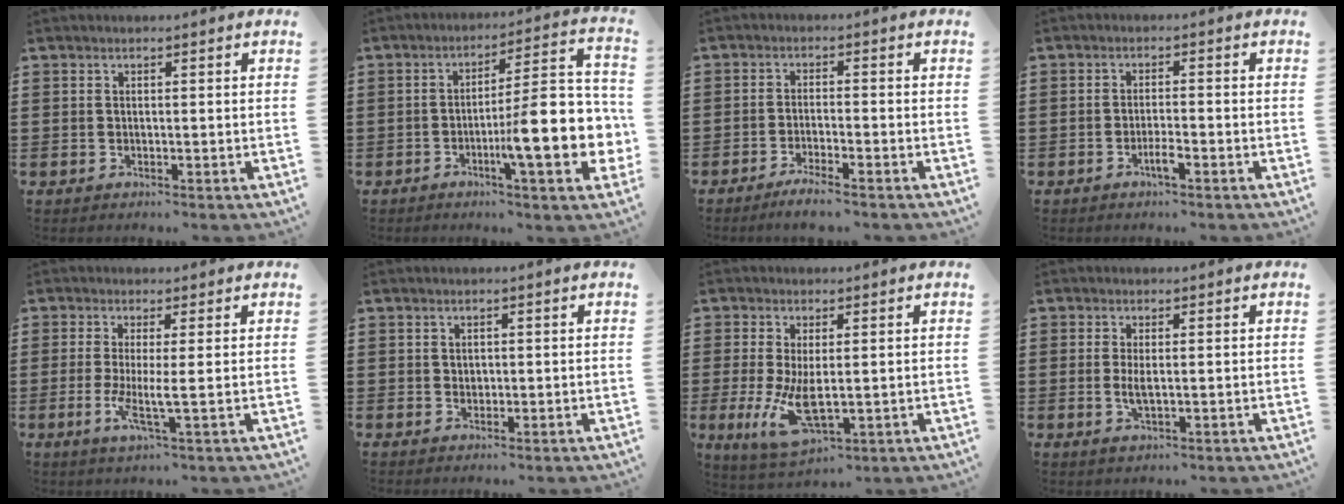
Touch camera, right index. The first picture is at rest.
{"total": 14.9, "force": [-3.5, 3.3, 14.1], "torque": [-0.196, -0.015, -0.057]}
{"total": 2.7, "force": [-2.4, -0.2, 1.2], "torque": [-0.021, 0.000, -0.045]}
{"total": 2.5, "force": [-1.5, 0.4, 1.9], "torque": [-0.034, 0.001, -0.027]}
{"total": 4.5, "force": [-0.6, -0.2, 4.4], "torque": [-0.095, -0.018, -0.016]}
{"total": 0.8, "force": [0.3, 0.7, 0.3], "torque": [-0.006, 0.004, 0.006]}
{"total": 8.4, "force": [-0.7, 3.4, 7.7], "torque": [-0.166, -0.027, -0.011]}
{"total": 2.6, "force": [-0.2, 0.7, 2.5], "torque": [-0.053, -0.007, -0.005]}